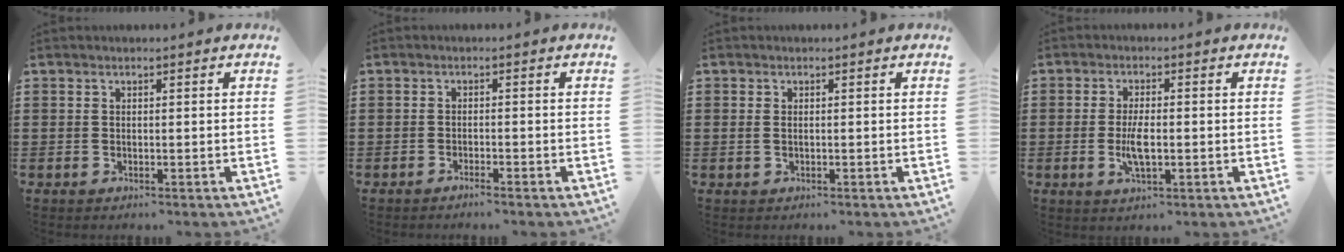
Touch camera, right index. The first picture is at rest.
{"total": 1.1, "force": [-1.1, -0.1, 0.3], "torque": [-0.007, 0.000, -0.021]}
{"total": 1.0, "force": [0.1, 0.6, 0.9], "torque": [-0.019, 0.005, 0.001]}
{"total": 4.6, "force": [-0.8, 1.6, 4.2], "torque": [-0.087, -0.002, -0.018]}